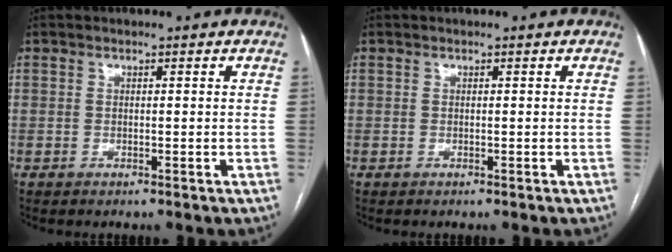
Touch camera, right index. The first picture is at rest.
{"total": 0.0}